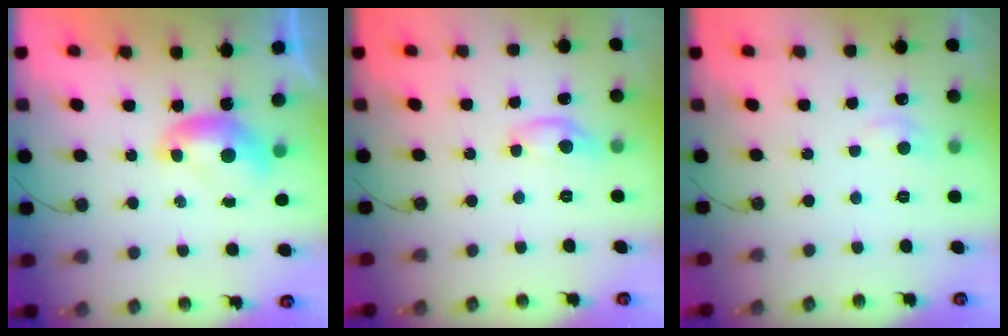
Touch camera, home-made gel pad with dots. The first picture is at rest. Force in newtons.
{"total": 3.9, "press": 3.9, "slide": 0.3}
{"total": 1.0, "press": 0.5, "slide": 0.9}